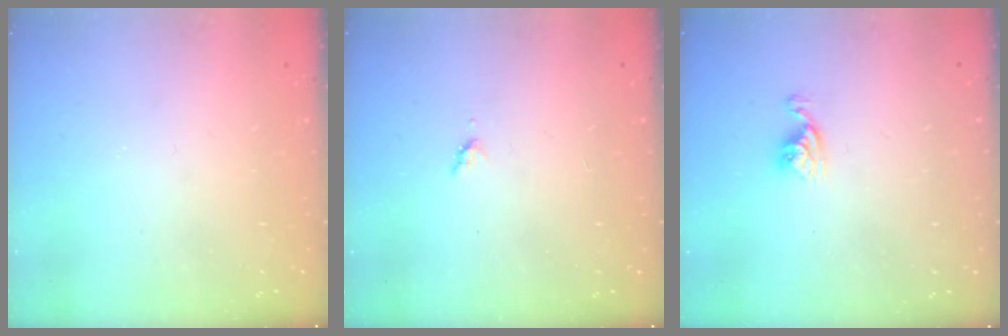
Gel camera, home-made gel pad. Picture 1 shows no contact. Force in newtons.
{"total": 3.0, "press": 2.9, "slide": 0.5}
{"total": 5.5, "press": 5.5, "slide": 0.2}